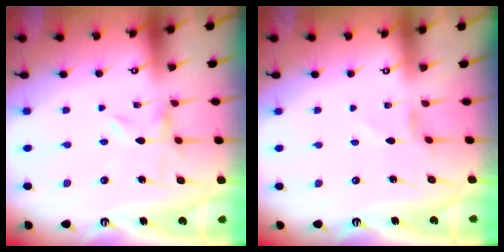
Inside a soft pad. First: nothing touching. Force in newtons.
{"total": 0.0}